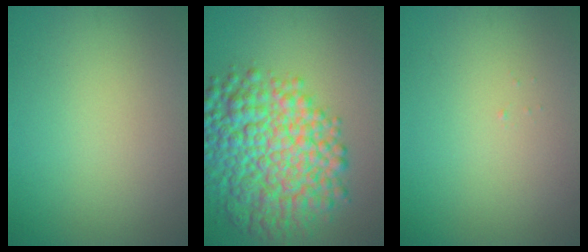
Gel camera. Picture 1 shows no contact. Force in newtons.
{"total": 10.5, "press": 10.5, "slide": 0.0}
{"total": 0.0}